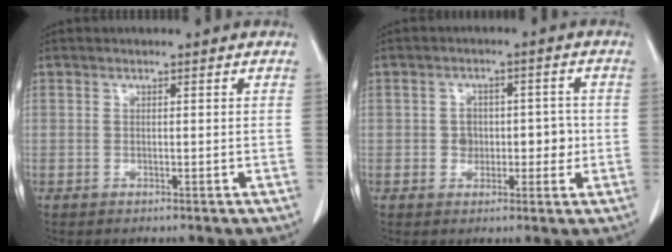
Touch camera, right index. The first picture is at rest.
{"total": 4.9, "force": [-0.5, 3.6, 3.3], "torque": [-0.032, 0.020, -0.003]}